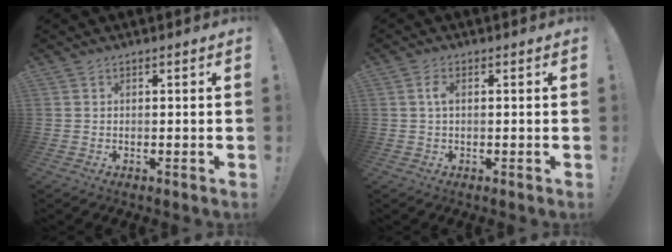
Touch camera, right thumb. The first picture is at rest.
{"total": 2.6, "force": [0.2, 1.1, 2.3], "torque": [-0.037, 0.004, 0.000]}